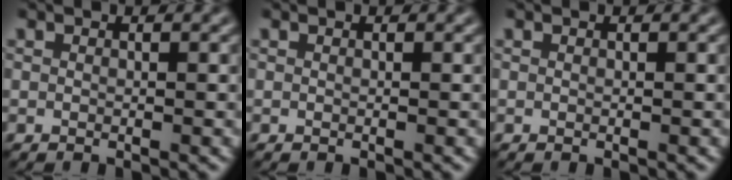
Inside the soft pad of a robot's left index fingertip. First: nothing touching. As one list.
[{"total": 0.0}, {"total": 0.0}]